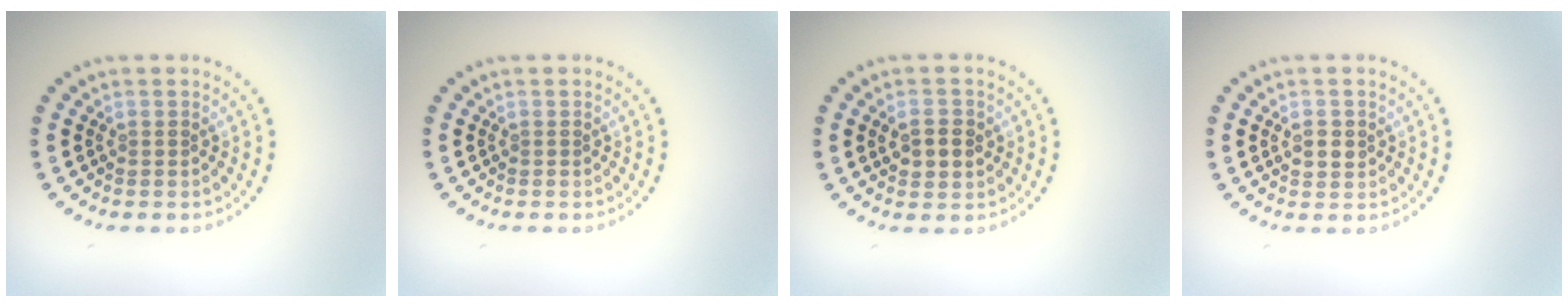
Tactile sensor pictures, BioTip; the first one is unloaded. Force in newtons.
{"total": 0.0}
{"total": 2.6, "press": 2.6, "slide": 0.4}
{"total": 1.5, "press": 1.5, "slide": 0.2}